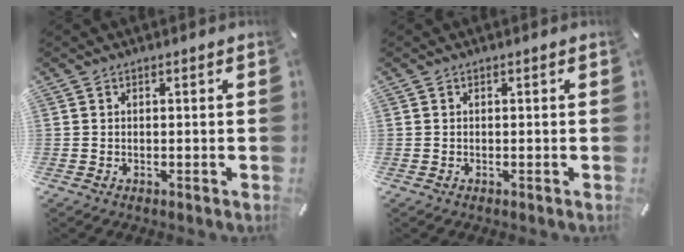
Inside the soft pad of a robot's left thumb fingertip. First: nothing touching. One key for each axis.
{"total": 0.0}